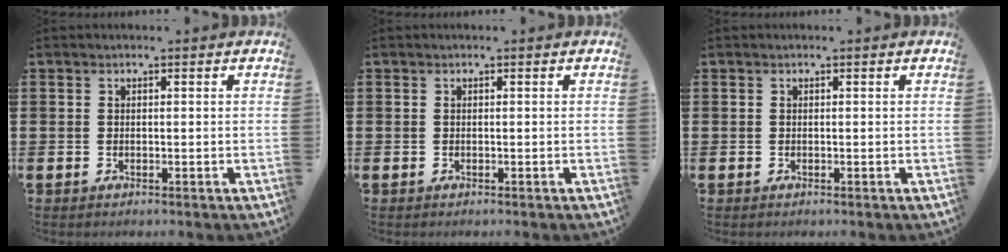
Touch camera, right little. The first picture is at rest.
{"total": 0.0}
{"total": 0.0}